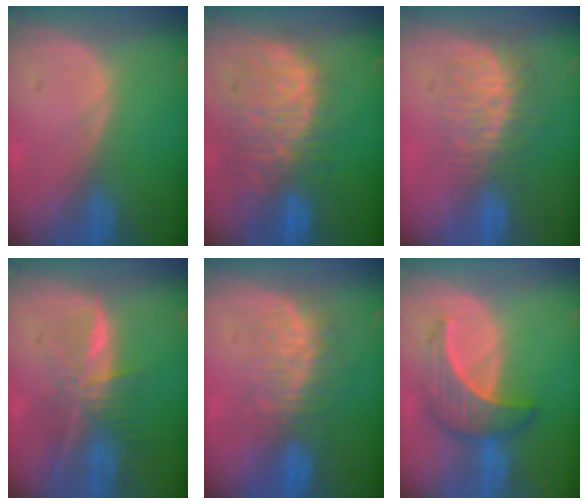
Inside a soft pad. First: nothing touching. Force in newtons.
{"total": 11.2, "press": 9.6, "slide": 5.8}
{"total": 8.6, "press": 7.4, "slide": 4.3}
{"total": 7.6, "press": 6.4, "slide": 4.2}
{"total": 7.7, "press": 7.3, "slide": 2.7}
{"total": 6.6, "press": 6.5, "slide": 1.2}